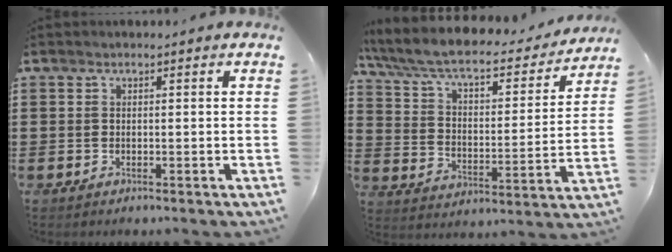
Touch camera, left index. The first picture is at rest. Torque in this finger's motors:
{"motor_torque": [0.06, -1.50, 0.91, 0.21]}